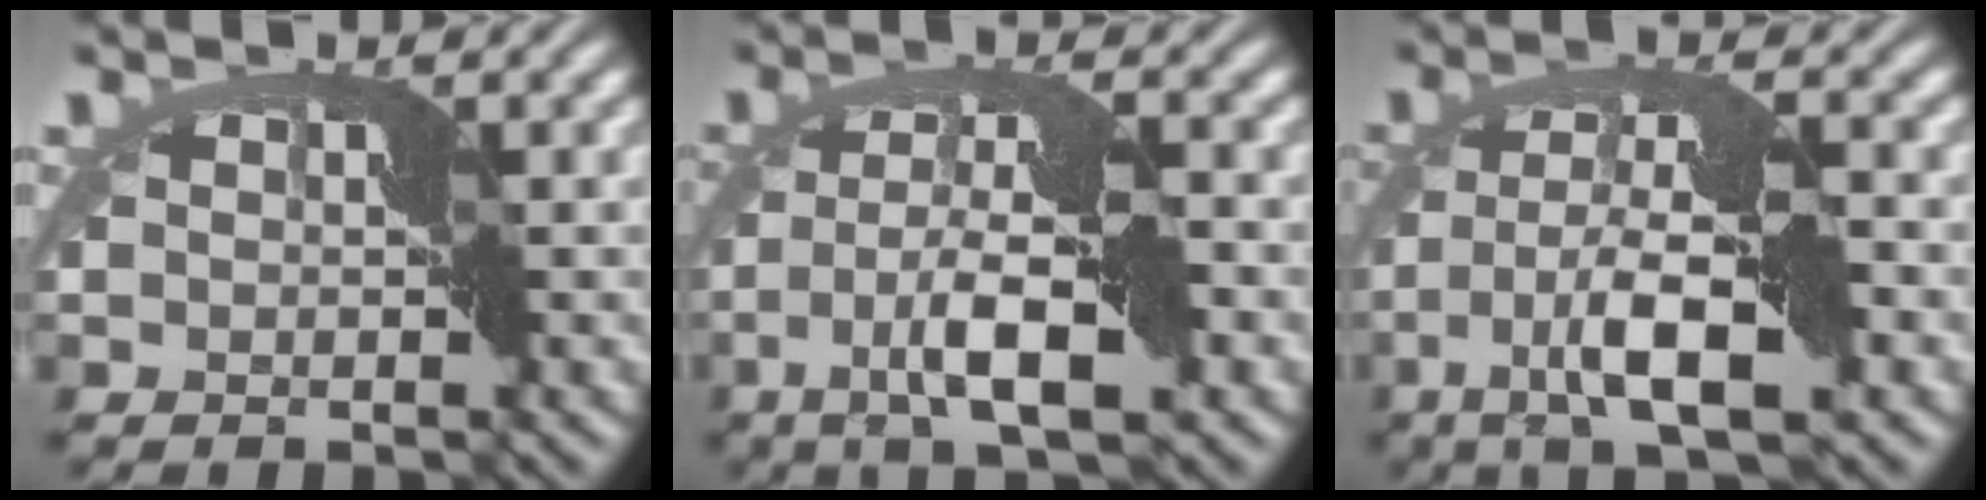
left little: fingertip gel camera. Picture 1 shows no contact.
{"total": 5.8, "force": [-2.0, 1.3, 5.3], "torque": [-0.110, 0.008, -0.038]}
{"total": 6.5, "force": [-2.4, 1.4, 5.9], "torque": [-0.123, 0.011, -0.049]}